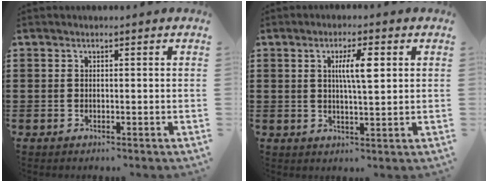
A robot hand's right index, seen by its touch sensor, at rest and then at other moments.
{"total": 5.4, "force": [1.4, 1.2, 5.1], "torque": [-0.094, 0.007, 0.018]}